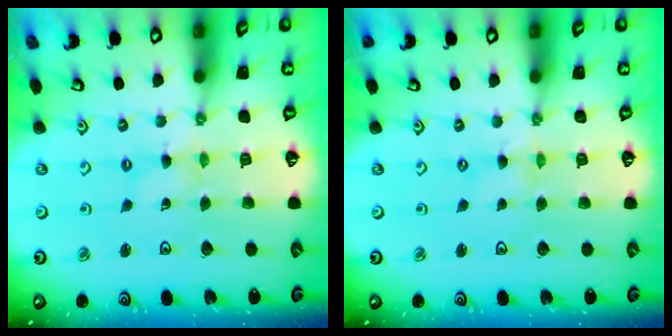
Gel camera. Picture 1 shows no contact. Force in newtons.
{"total": 0.0}